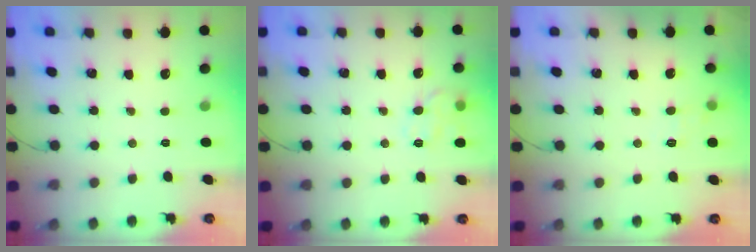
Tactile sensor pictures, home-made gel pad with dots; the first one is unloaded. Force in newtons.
{"total": 9.6, "press": 9.6, "slide": 1.1}
{"total": 6.9, "press": 6.7, "slide": 1.7}